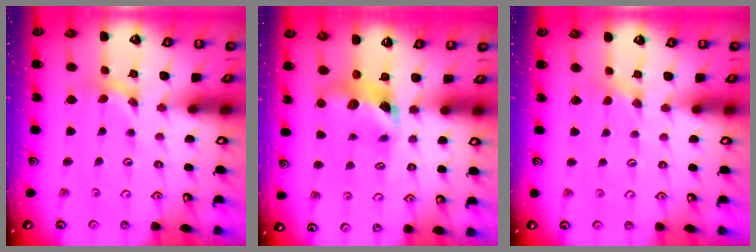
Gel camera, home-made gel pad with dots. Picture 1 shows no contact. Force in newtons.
{"total": 6.9, "press": 6.9, "slide": 0.7}
{"total": 2.0, "press": 2.0, "slide": 0.4}